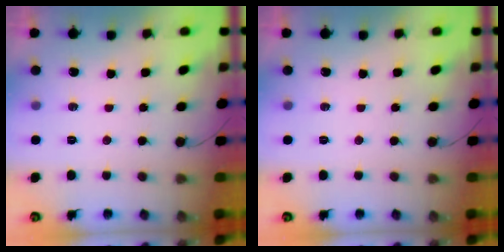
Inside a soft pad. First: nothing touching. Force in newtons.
{"total": 0.0}